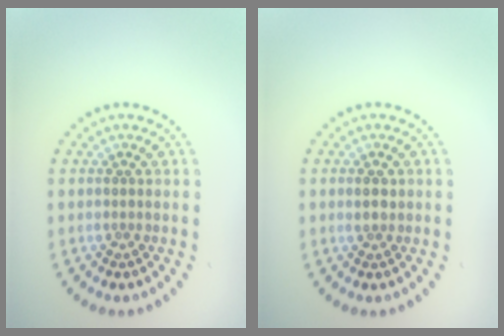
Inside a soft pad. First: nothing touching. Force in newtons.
{"total": 1.2, "press": 1.1, "slide": 0.3}